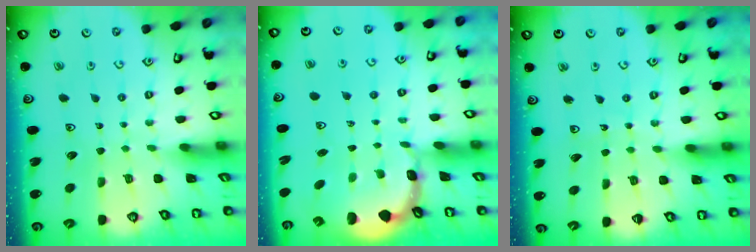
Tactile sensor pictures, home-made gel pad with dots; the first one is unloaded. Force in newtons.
{"total": 2.6, "press": 2.4, "slide": 0.9}
{"total": 3.0, "press": 3.0, "slide": 0.2}